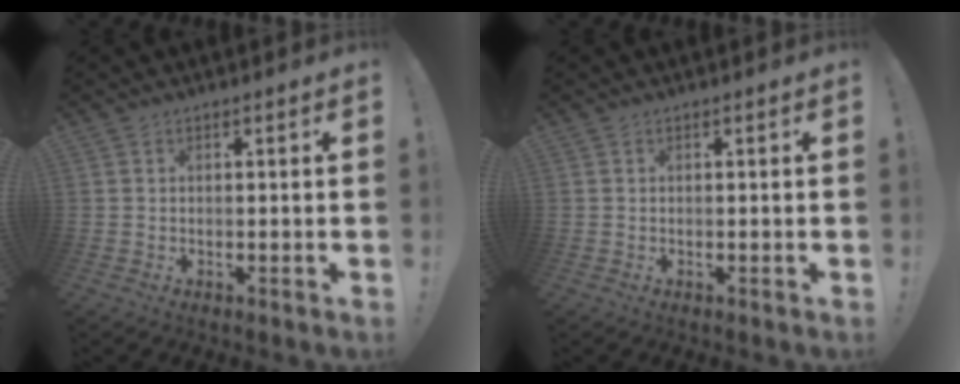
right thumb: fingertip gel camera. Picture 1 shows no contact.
{"total": 0.0}